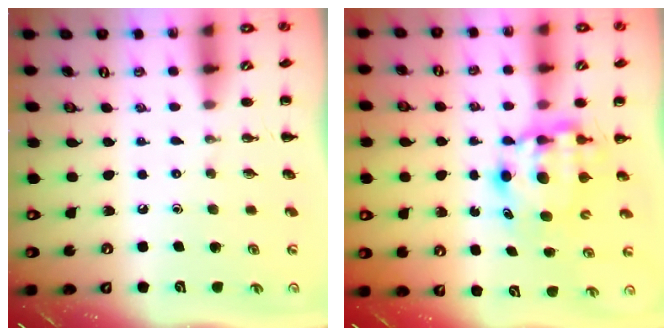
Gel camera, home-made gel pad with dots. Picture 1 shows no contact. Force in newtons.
{"total": 6.2, "press": 6.1, "slide": 1.0}